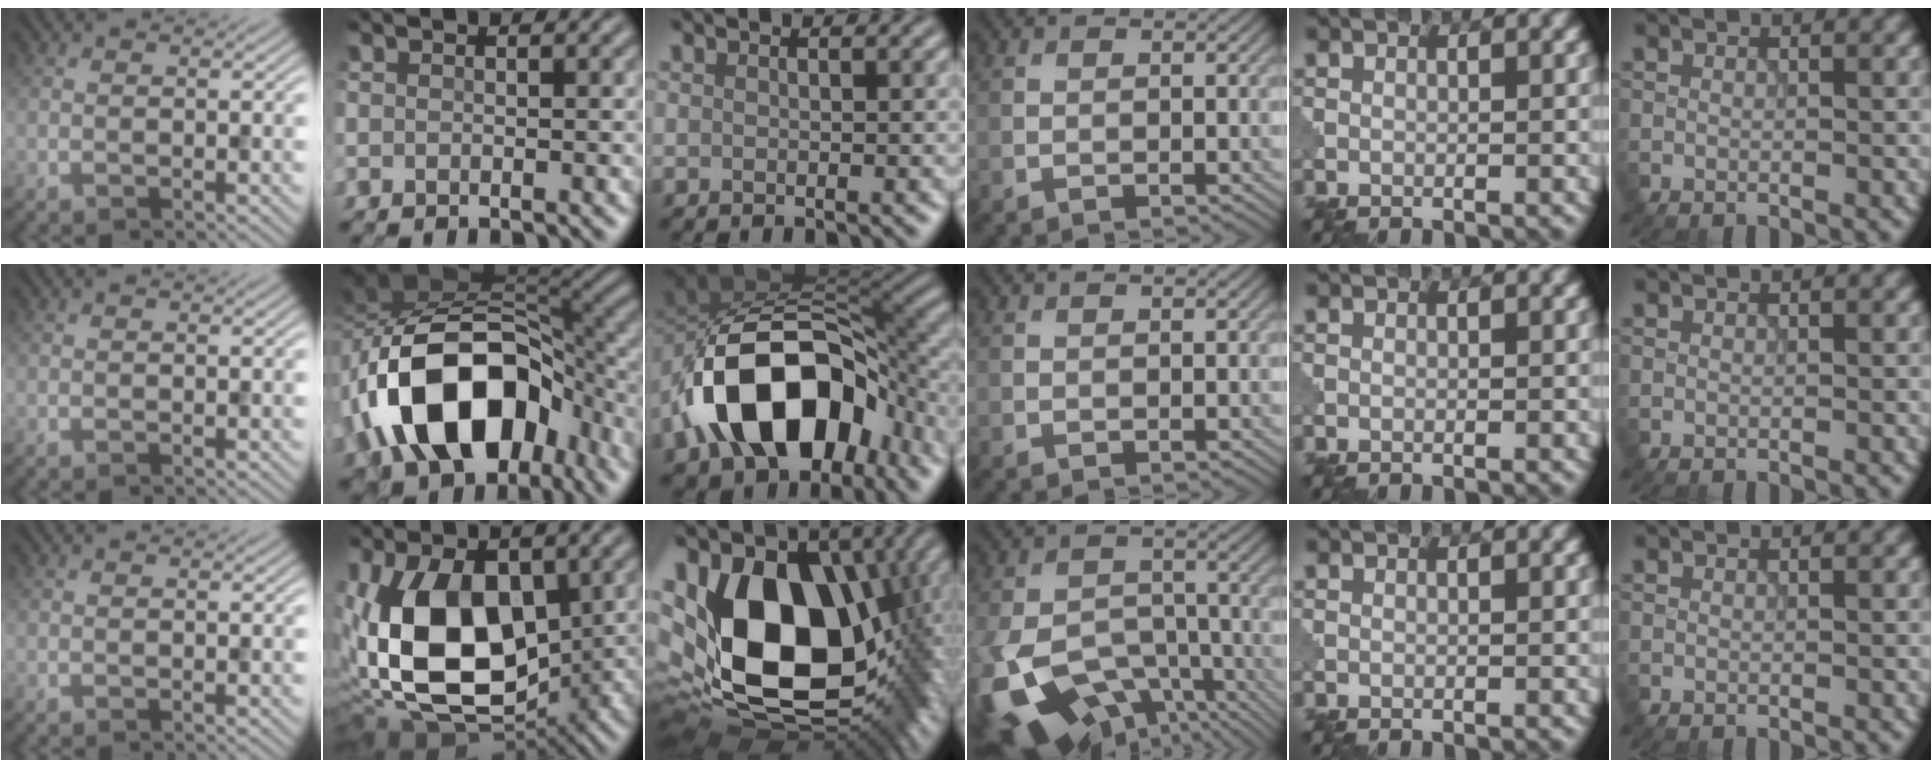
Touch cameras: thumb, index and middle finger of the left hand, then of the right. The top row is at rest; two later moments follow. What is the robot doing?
{"motion": "assemble", "object": "puzzle pieces"}